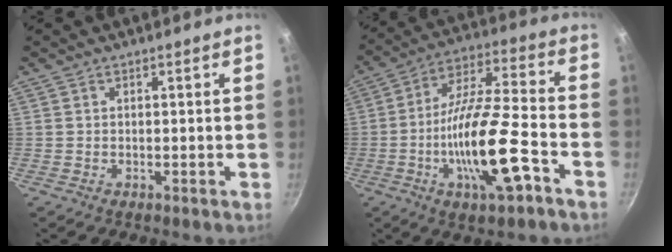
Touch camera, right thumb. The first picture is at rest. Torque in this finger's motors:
{"motor_torque": [1.76, 1.57, 2.04, -0.68, 0.64]}